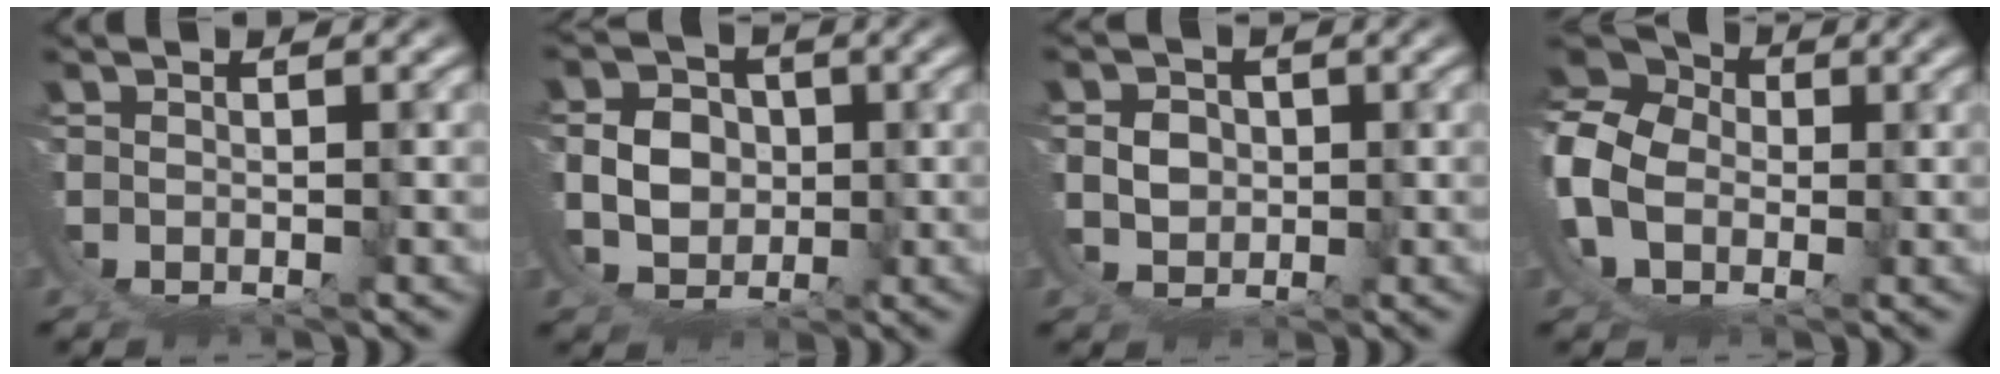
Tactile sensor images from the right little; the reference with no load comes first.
{"total": 5.4, "force": [1.9, 4.1, 2.8], "torque": [-0.066, -0.015, 0.042]}
{"total": 3.0, "force": [1.9, 1.9, 1.4], "torque": [-0.030, -0.008, 0.038]}
{"total": 13.1, "force": [2.7, 11.0, 6.5], "torque": [-0.175, -0.013, 0.033]}